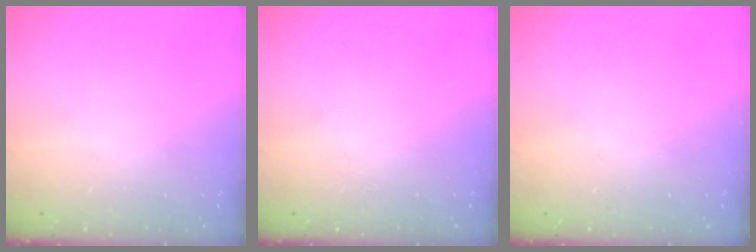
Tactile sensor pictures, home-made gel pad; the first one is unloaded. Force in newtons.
{"total": 0.0}
{"total": 0.5, "press": 0.5, "slide": 0.1}